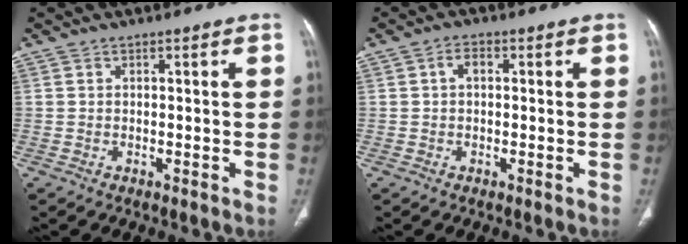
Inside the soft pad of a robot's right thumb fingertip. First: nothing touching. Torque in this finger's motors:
{"motor_torque": [0.58, 1.15, 0.45, -0.56, -0.01]}